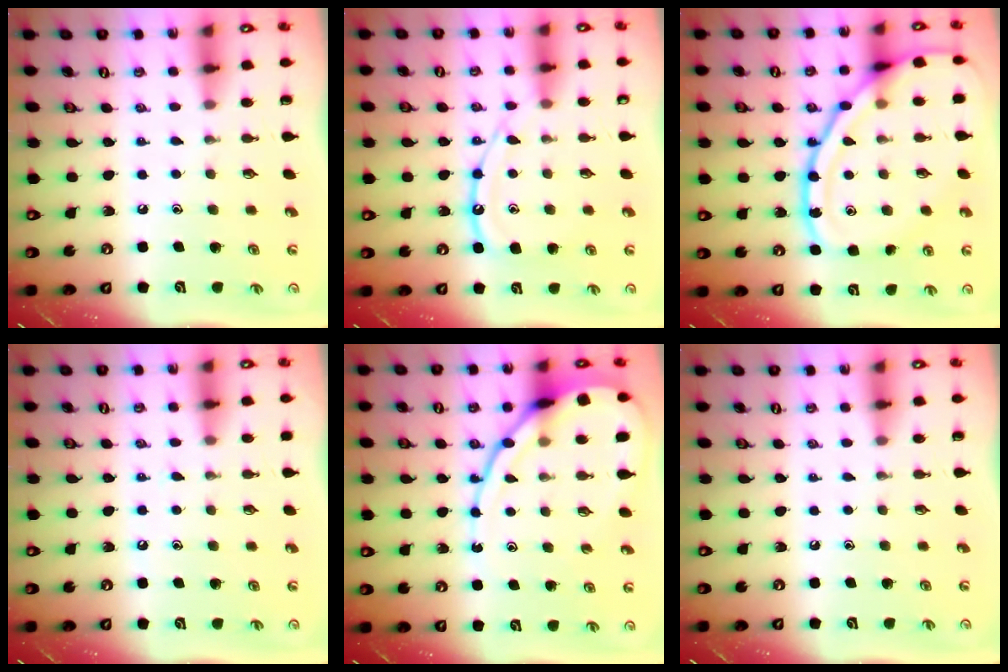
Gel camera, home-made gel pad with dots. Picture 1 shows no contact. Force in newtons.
{"total": 13.4, "press": 13.4, "slide": 1.2}
{"total": 20.8, "press": 20.7, "slide": 1.8}
{"total": 7.6, "press": 7.6, "slide": 0.8}
{"total": 13.5, "press": 13.4, "slide": 1.2}
{"total": 0.0}